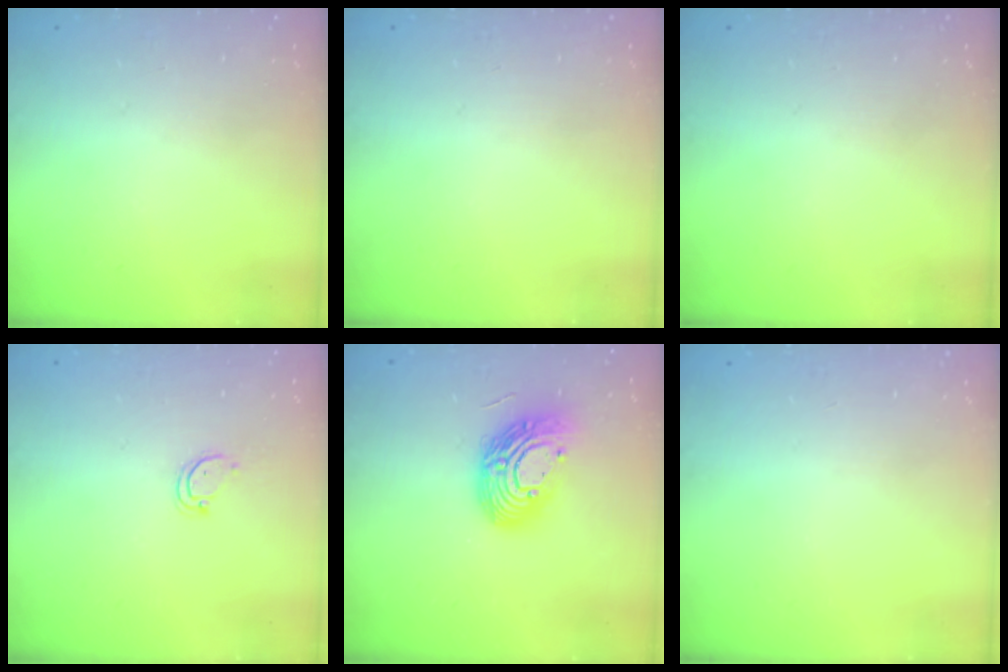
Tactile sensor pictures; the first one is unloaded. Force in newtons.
{"total": 0.0}
{"total": 0.0}
{"total": 3.5, "press": 3.5, "slide": 0.4}
{"total": 14.7, "press": 14.6, "slide": 1.0}
{"total": 0.0}